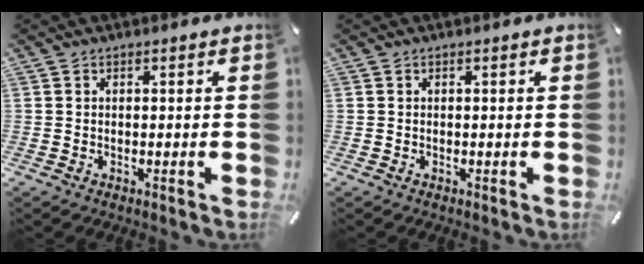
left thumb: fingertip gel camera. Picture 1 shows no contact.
{"total": 0.0}